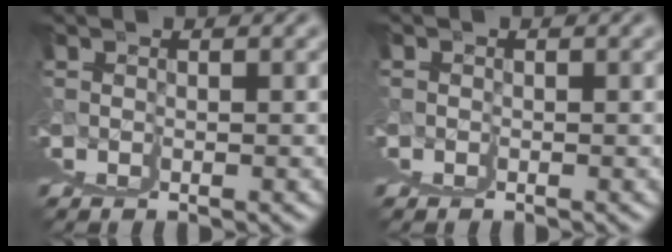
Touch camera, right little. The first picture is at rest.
{"total": 1.5, "force": [0.8, -1.0, -0.8], "torque": [0.023, 0.003, 0.012]}